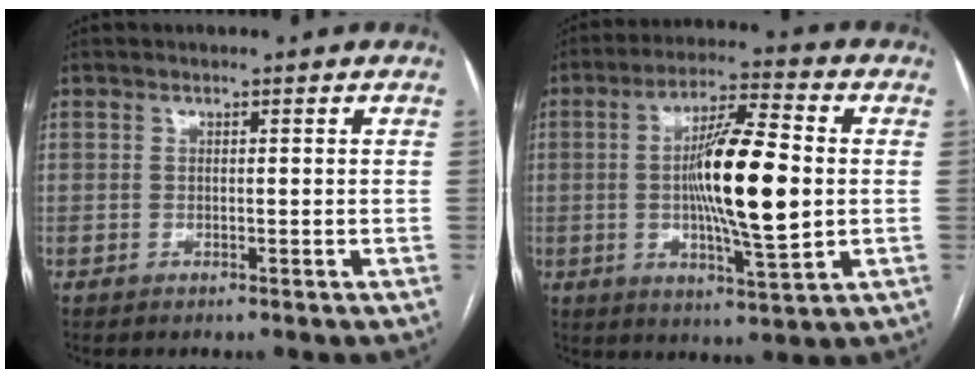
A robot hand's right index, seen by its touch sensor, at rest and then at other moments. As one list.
[{"total": 14.5, "force": [-0.2, 2.0, 14.4], "torque": [-0.249, 0.001, -0.007]}]